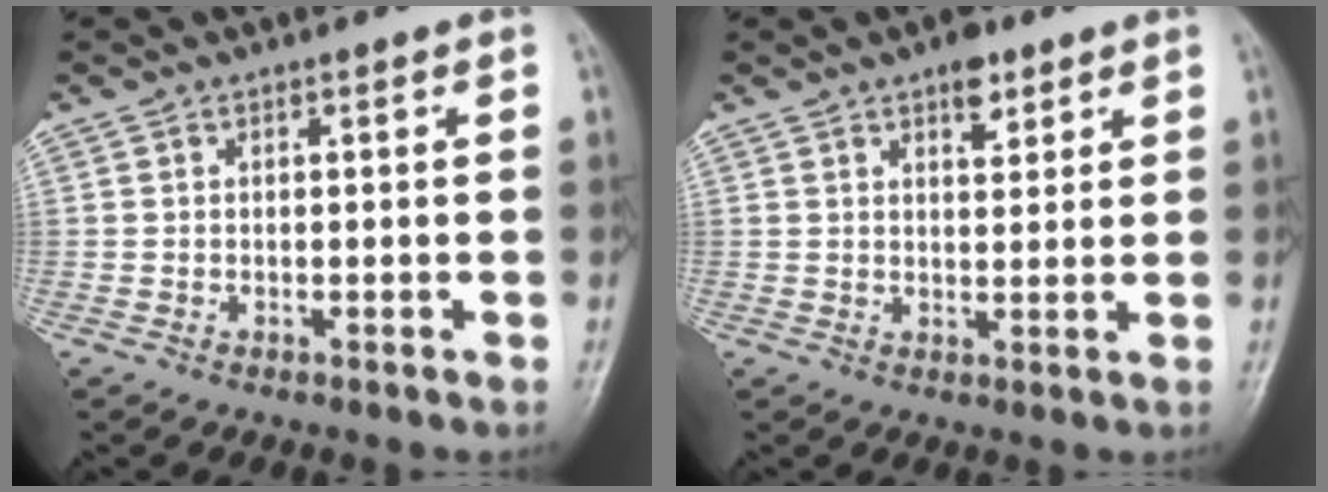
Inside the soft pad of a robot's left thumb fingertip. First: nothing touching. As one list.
[{"total": 4.6, "force": [2.8, 2.3, 2.8], "torque": [-0.022, -0.014, 0.040]}]